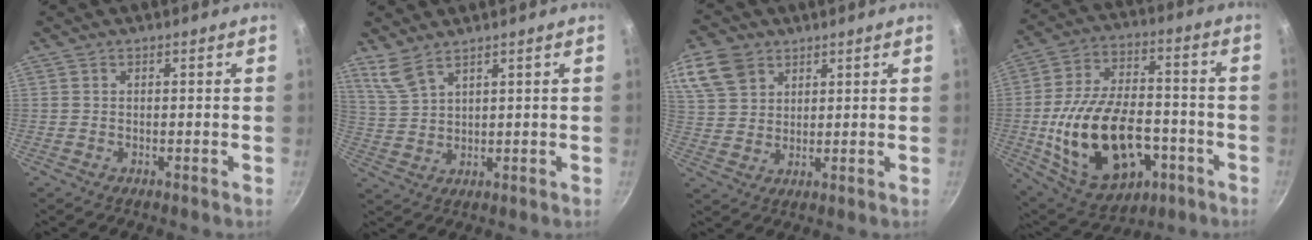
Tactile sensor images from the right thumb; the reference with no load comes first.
{"total": 4.8, "force": [3.8, 1.4, 2.5], "torque": [-0.056, -0.022, 0.092]}
{"total": 9.8, "force": [5.2, 7.0, 4.5], "torque": [-0.074, -0.006, 0.105]}
{"total": 24.6, "force": [-6.3, 15.0, 18.6], "torque": [-0.313, 0.039, -0.084]}